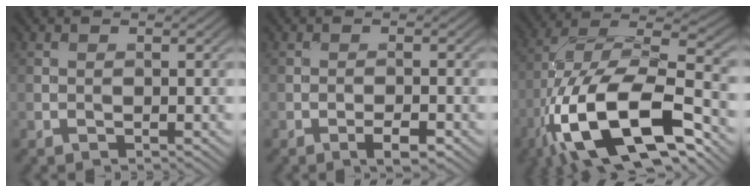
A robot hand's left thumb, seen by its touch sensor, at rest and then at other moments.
{"total": 2.5, "force": [-1.4, 0.7, 2.0], "torque": [-0.036, 0.002, -0.026]}
{"total": 18.6, "force": [-8.1, 7.8, 14.8], "torque": [-0.292, -0.011, -0.145]}